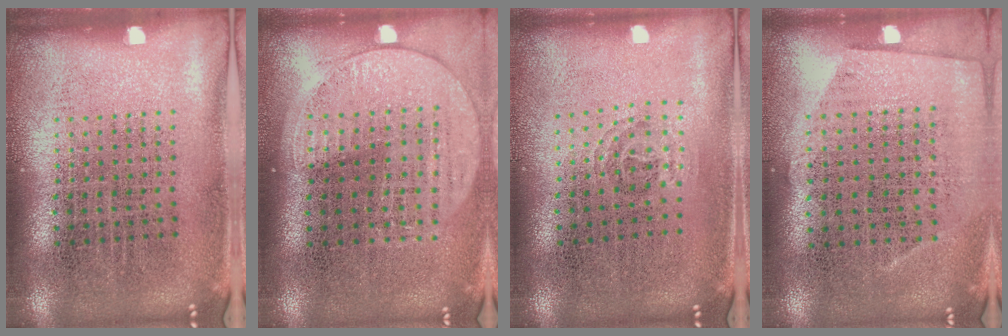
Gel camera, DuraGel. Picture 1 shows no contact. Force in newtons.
{"total": 1.5, "press": 1.4, "slide": 0.5}
{"total": 0.9, "press": 0.6, "slide": 0.7}
{"total": 0.6, "press": 0.2, "slide": 0.6}